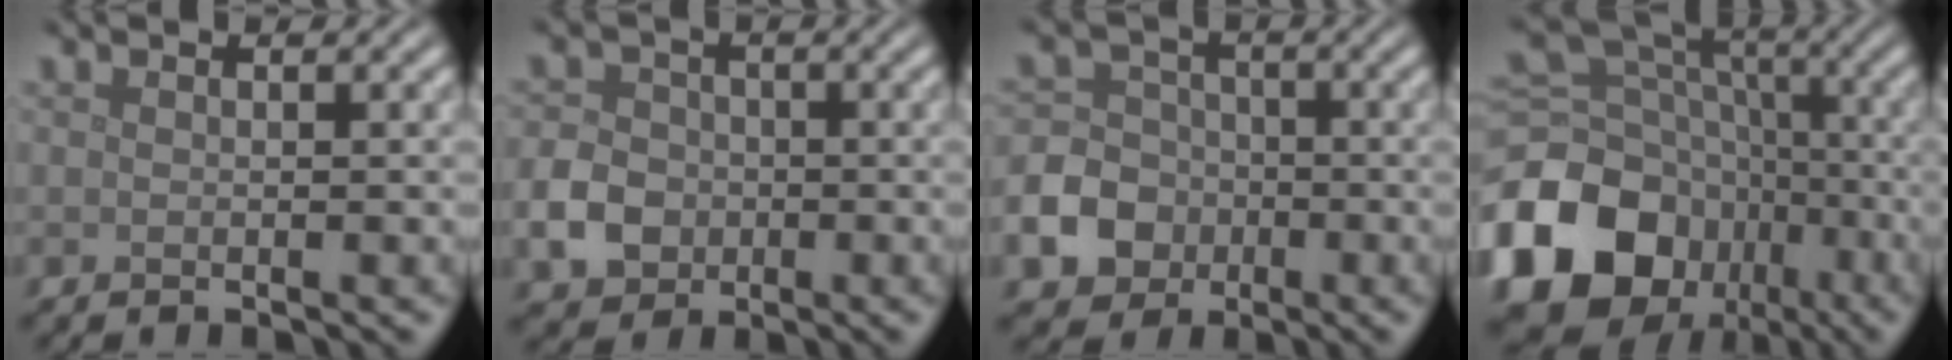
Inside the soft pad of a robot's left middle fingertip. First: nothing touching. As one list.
[{"total": 4.1, "force": [-1.2, 3.4, 1.8], "torque": [-0.038, 0.002, -0.032]}, {"total": 7.0, "force": [-2.8, 6.0, 2.3], "torque": [-0.039, -0.009, -0.079]}, {"total": 15.7, "force": [-7.2, 12.3, 6.6], "torque": [-0.171, -0.014, -0.119]}]